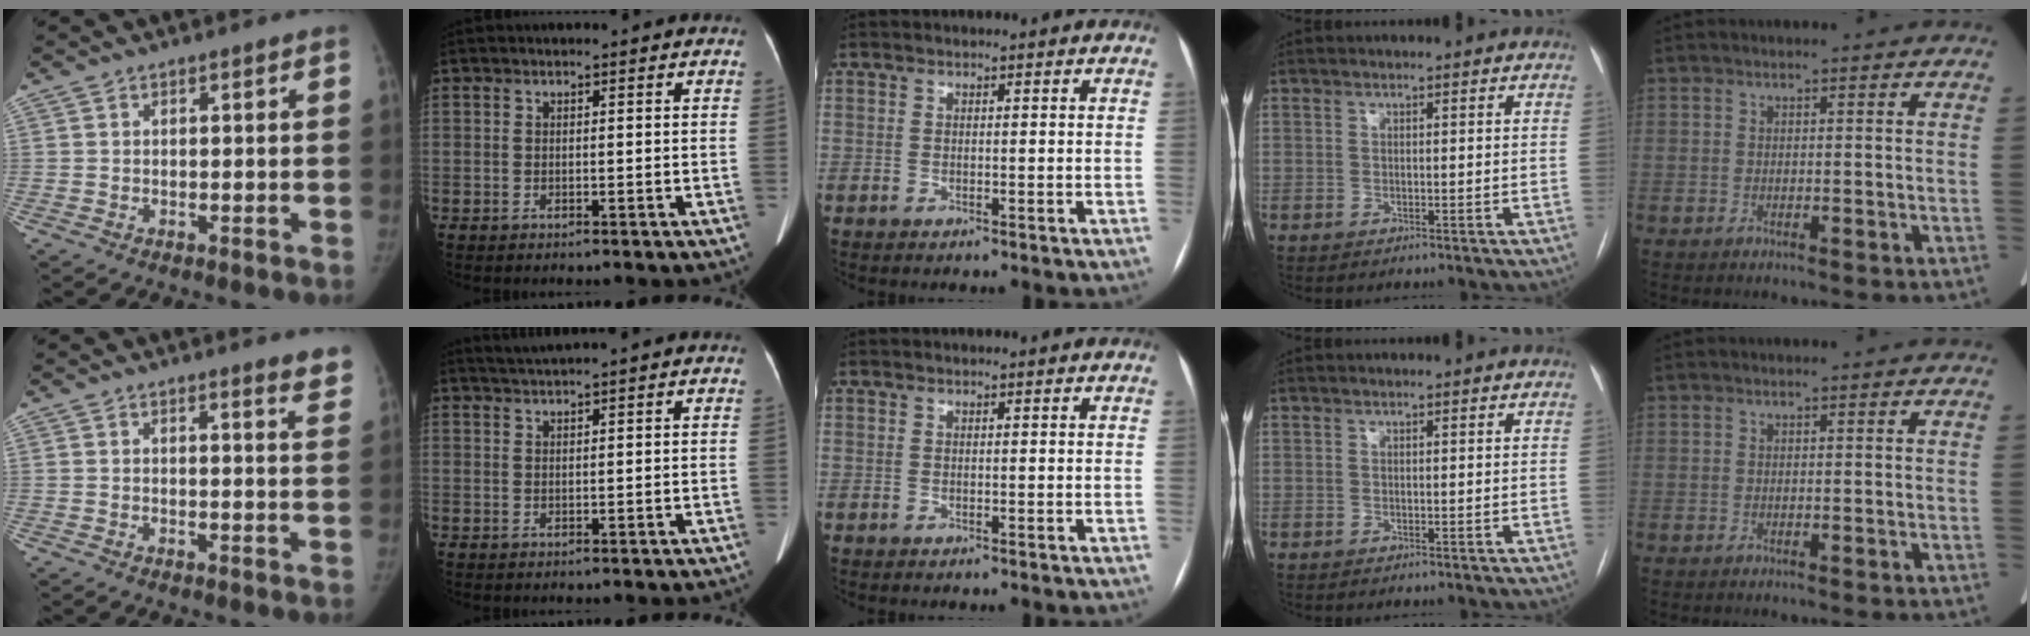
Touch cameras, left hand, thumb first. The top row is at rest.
{"thumb": {"total": 4.4, "force": [4.0, 0.6, 1.7], "torque": [-0.006, -0.024, 0.028]}, "index": {"total": 2.2, "force": [1.9, -0.9, 0.6], "torque": [-0.013, 0.009, 0.042]}}